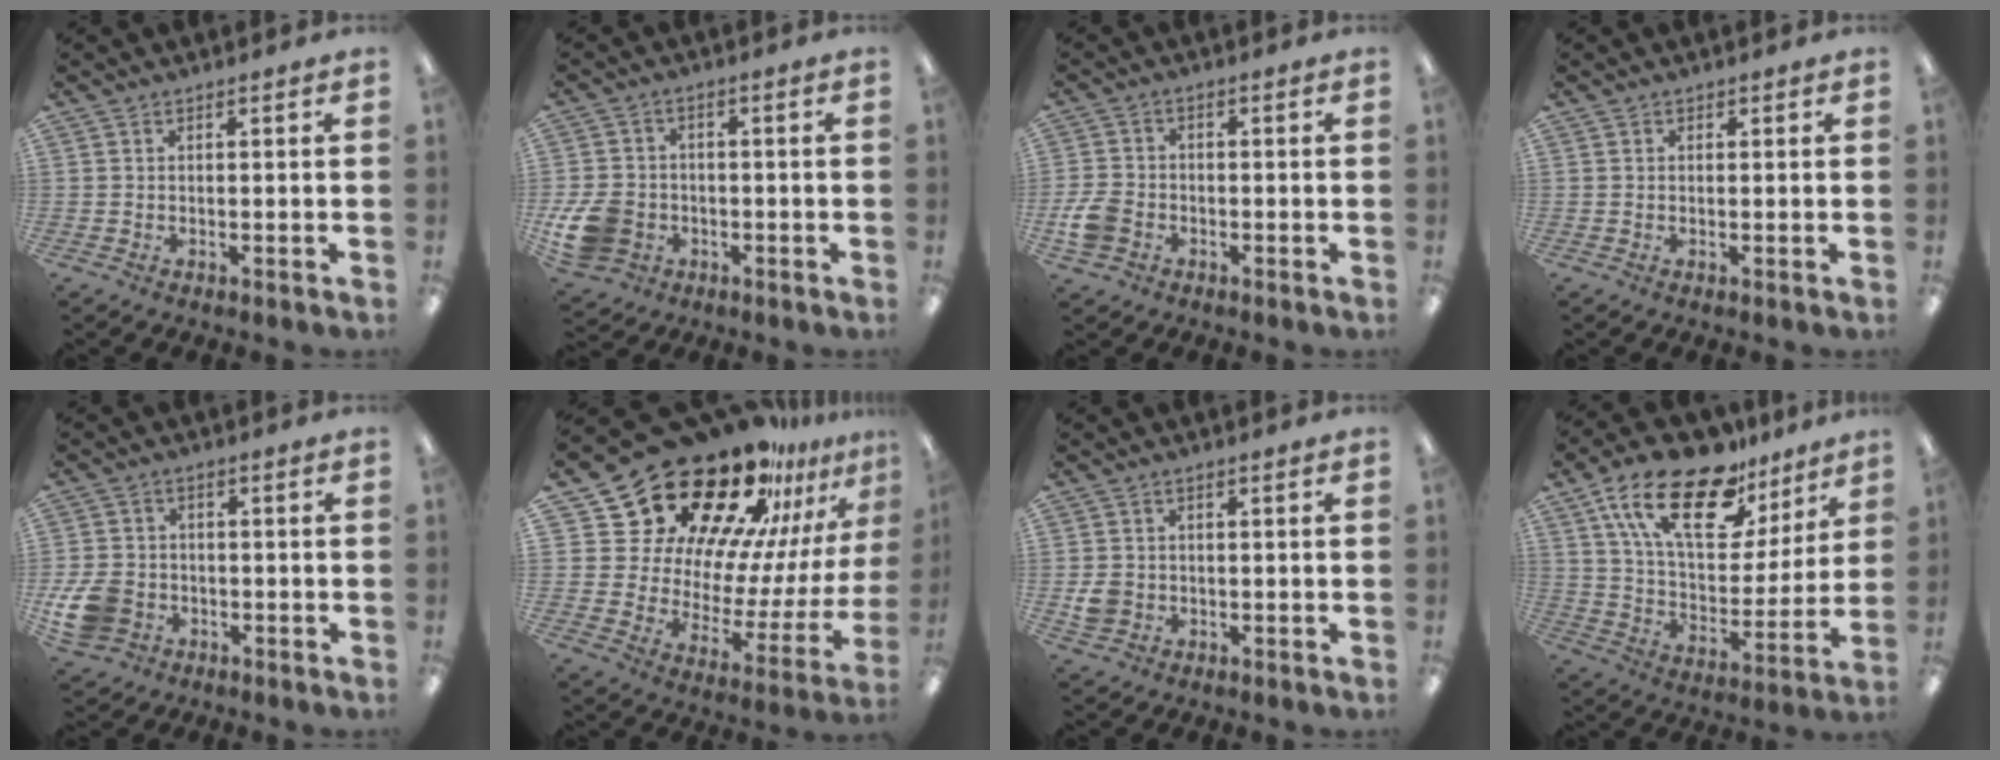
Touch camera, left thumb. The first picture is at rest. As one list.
[{"total": 10.1, "force": [-3.5, 7.9, 5.2], "torque": [-0.117, 0.024, -0.062]}, {"total": 6.0, "force": [-2.2, 4.5, 3.3], "torque": [-0.068, 0.014, -0.040]}, {"total": 0.5, "force": [0.3, 0.4, 0.0], "torque": [0.000, 0.003, 0.005]}, {"total": 8.8, "force": [-3.2, 6.9, 4.3], "torque": [-0.097, 0.021, -0.058]}, {"total": 27.5, "force": [21.3, 13.3, 11.2], "torque": [-0.160, -0.177, 0.391]}, {"total": 4.1, "force": [-0.6, 3.7, 1.7], "torque": [-0.013, 0.001, -0.011]}, {"total": 23.0, "force": [14.4, 10.5, 14.6], "torque": [-0.256, -0.068, 0.252]}]